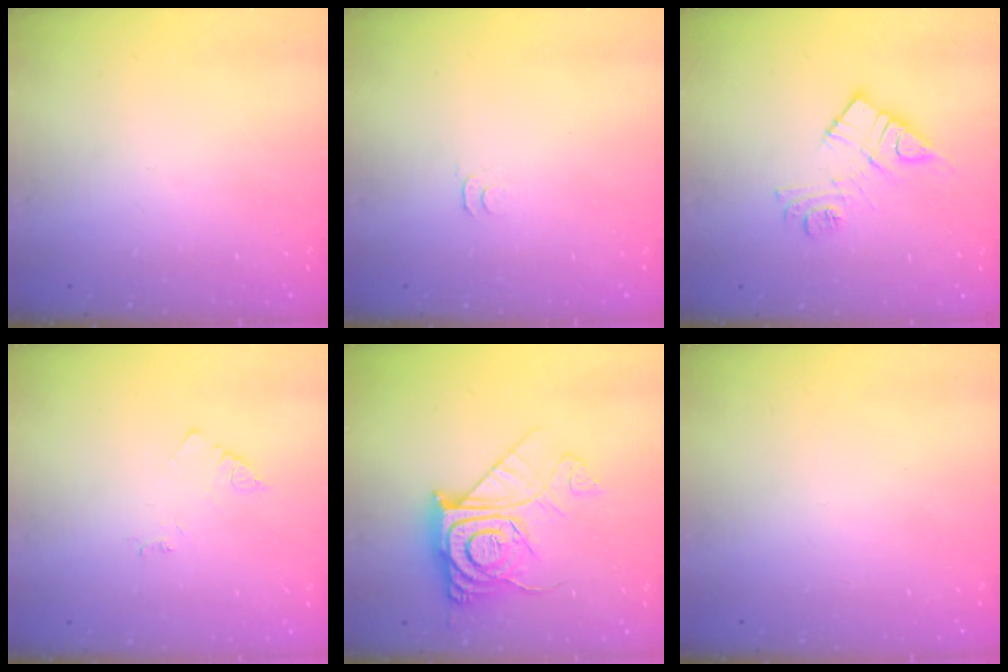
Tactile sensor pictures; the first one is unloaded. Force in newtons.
{"total": 2.8, "press": 2.7, "slide": 0.5}
{"total": 11.3, "press": 11.3, "slide": 0.3}
{"total": 2.7, "press": 2.7, "slide": 0.4}
{"total": 15.1, "press": 15.0, "slide": 1.4}
{"total": 1.5, "press": 1.5, "slide": 0.1}